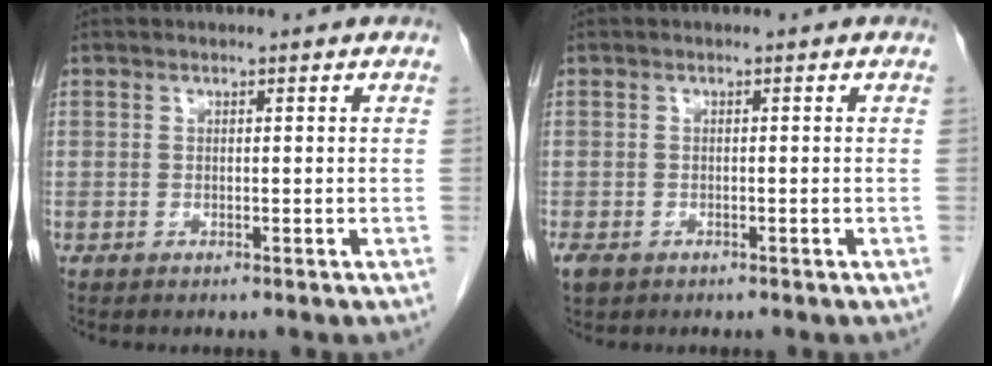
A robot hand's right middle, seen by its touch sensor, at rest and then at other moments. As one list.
[{"total": 2.0, "force": [-1.1, 1.3, 0.9], "torque": [-0.022, -0.002, -0.016]}]